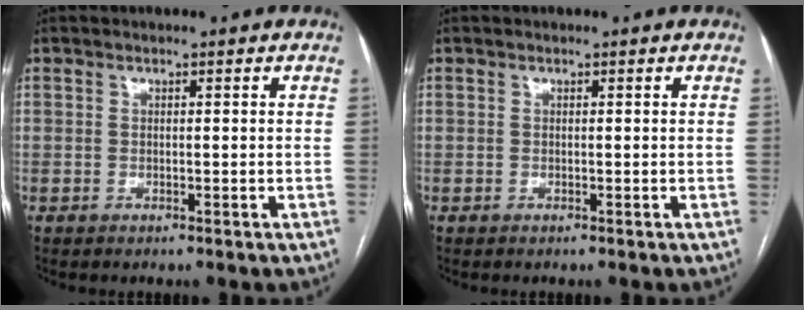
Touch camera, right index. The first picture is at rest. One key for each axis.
{"total": 0.0}